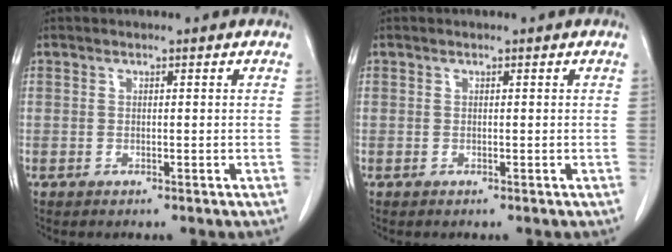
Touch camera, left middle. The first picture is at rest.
{"total": 0.0}